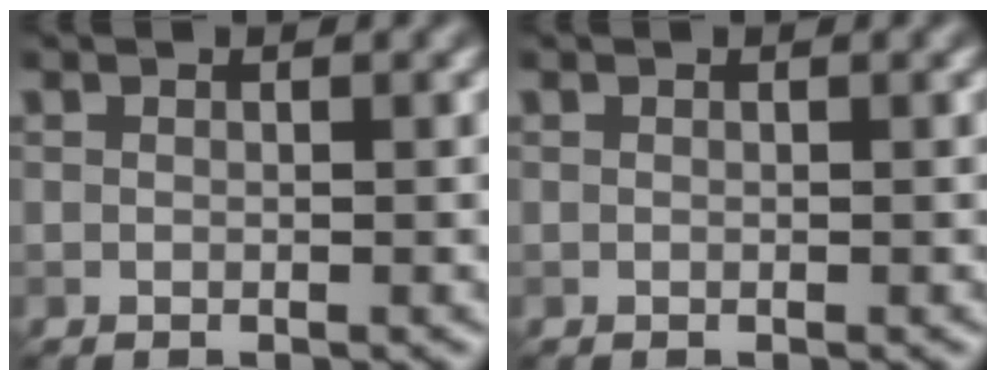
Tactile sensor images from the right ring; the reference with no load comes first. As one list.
[{"total": 0.0}]